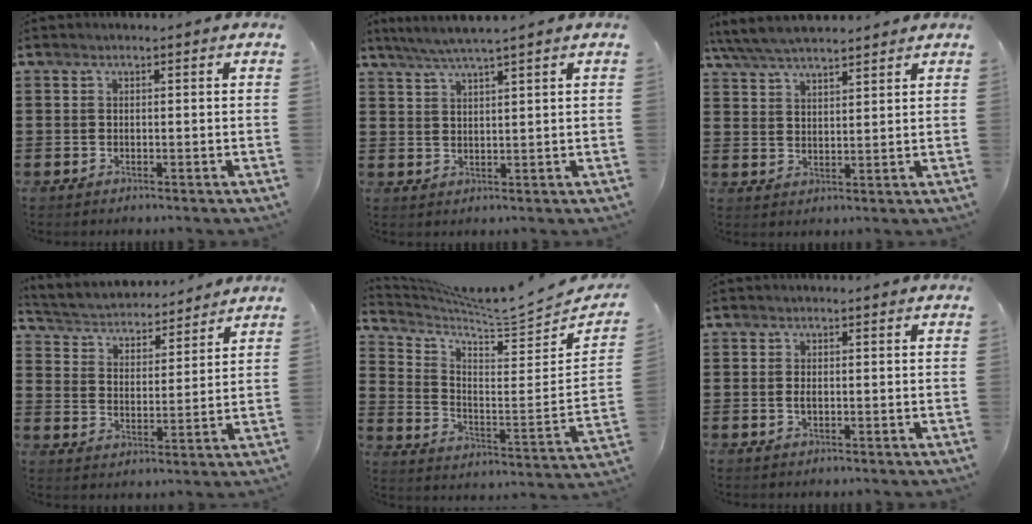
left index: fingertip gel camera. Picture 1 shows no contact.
{"total": 4.0, "force": [3.3, -0.4, 2.2], "torque": [-0.050, -0.007, 0.059]}
{"total": 5.2, "force": [4.8, 0.9, 1.8], "torque": [-0.052, -0.013, 0.089]}
{"total": 3.5, "force": [3.4, 0.6, 0.0], "torque": [-0.023, -0.028, 0.053]}
{"total": 5.4, "force": [5.1, 0.2, 1.6], "torque": [-0.054, -0.061, 0.077]}
{"total": 1.0, "force": [0.1, 0.4, 0.9], "torque": [-0.019, 0.001, 0.001]}